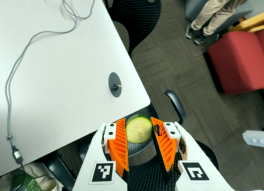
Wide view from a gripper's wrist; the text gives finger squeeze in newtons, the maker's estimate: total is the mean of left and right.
{"total": 9.2, "left": 9.9, "right": 8.5}